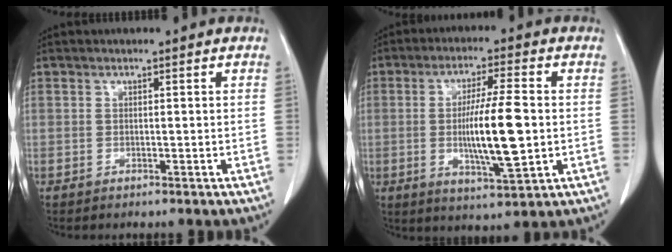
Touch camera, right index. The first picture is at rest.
{"total": 11.2, "force": [-0.8, 1.1, 11.1], "torque": [-0.197, -0.012, -0.014]}